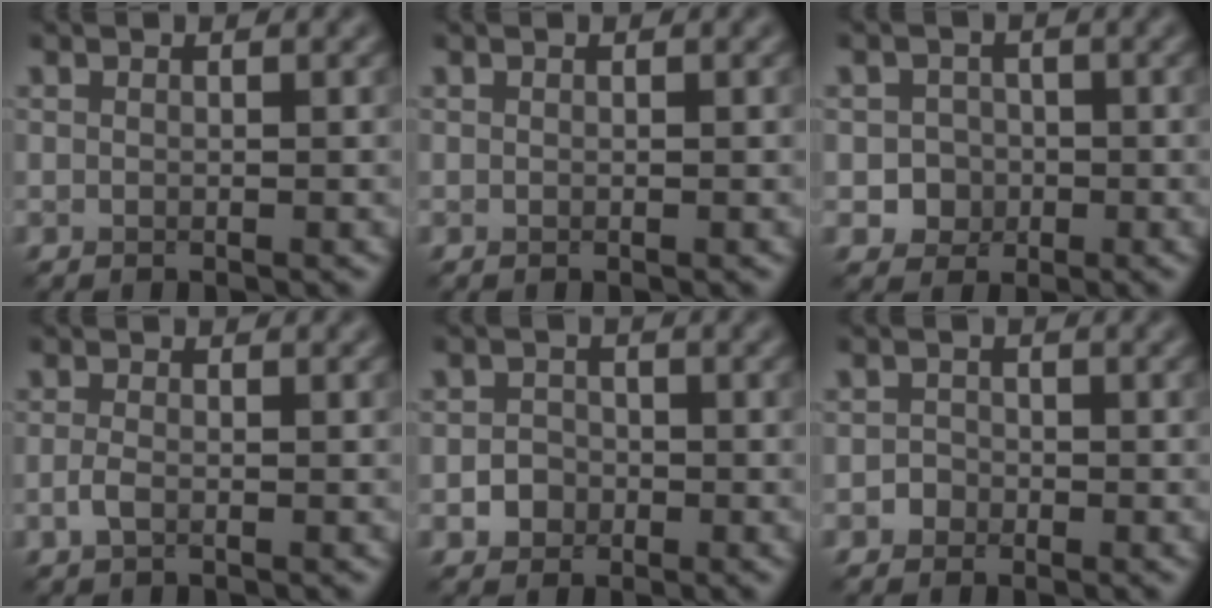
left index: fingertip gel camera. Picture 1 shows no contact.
{"total": 0.0}
{"total": 2.4, "force": [-0.6, 2.3, 0.5], "torque": [0.011, -0.001, -0.015]}
{"total": 1.2, "force": [-0.5, 0.5, 0.9], "torque": [-0.025, -0.001, -0.014]}
{"total": 1.7, "force": [-0.6, 1.5, 0.5], "torque": [0.004, 0.002, -0.017]}
{"total": 1.1, "force": [-0.5, 0.9, 0.1], "torque": [0.006, 0.002, -0.010]}